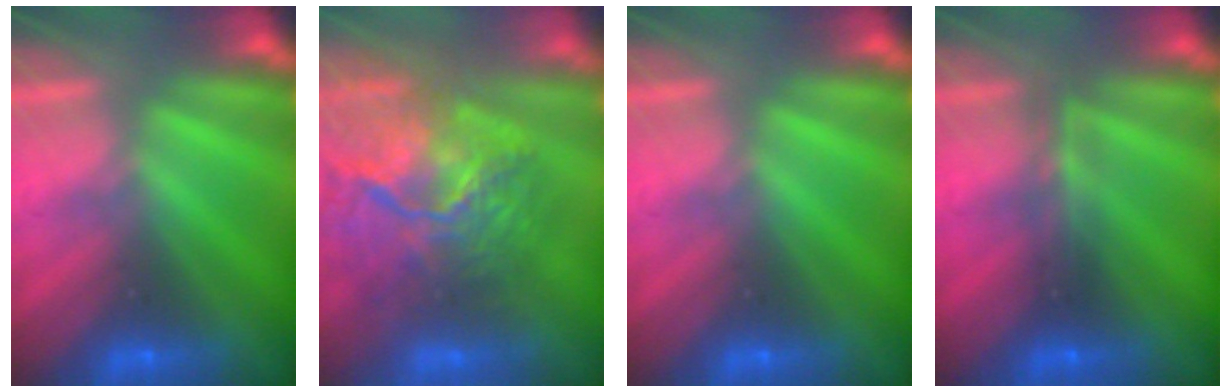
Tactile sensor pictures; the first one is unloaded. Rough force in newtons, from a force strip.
{"total": 7.9}
{"total": 0.0}
{"total": 2.3}